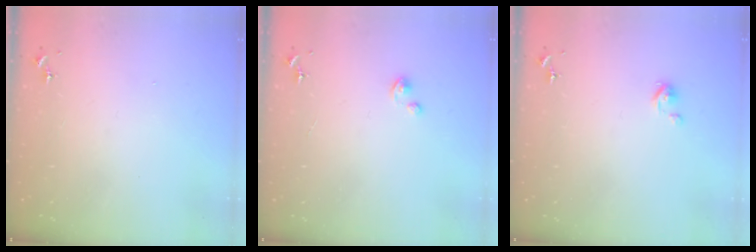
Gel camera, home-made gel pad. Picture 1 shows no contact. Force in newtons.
{"total": 1.5, "press": 1.5, "slide": 0.2}
{"total": 3.7, "press": 3.6, "slide": 0.3}